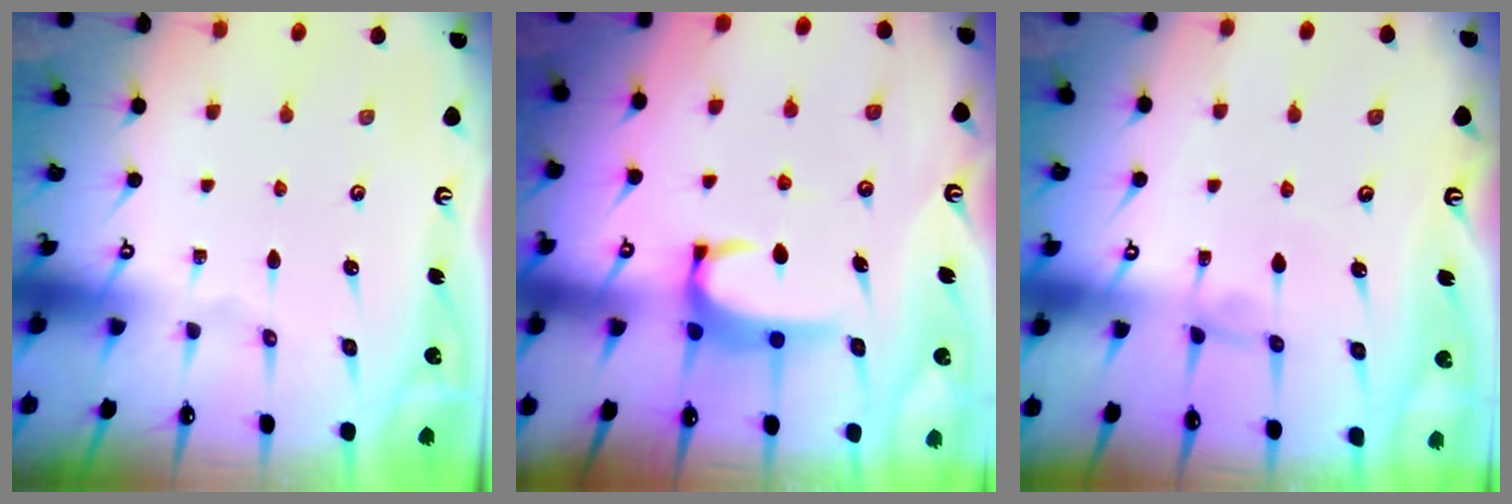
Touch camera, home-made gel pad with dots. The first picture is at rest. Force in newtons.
{"total": 3.2, "press": 3.2, "slide": 0.4}
{"total": 0.7, "press": 0.6, "slide": 0.4}